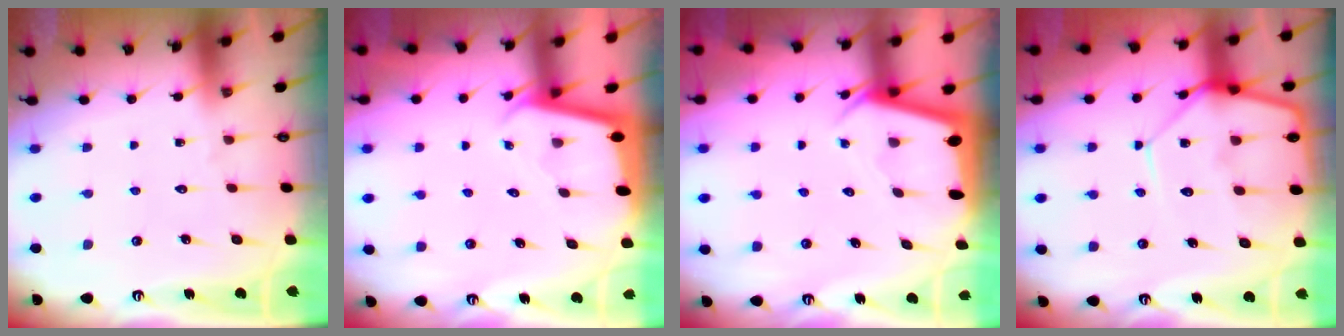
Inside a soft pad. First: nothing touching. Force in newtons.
{"total": 1.9, "press": 1.9, "slide": 0.1}
{"total": 2.5, "press": 2.5, "slide": 0.2}
{"total": 10.8, "press": 10.8, "slide": 1.0}